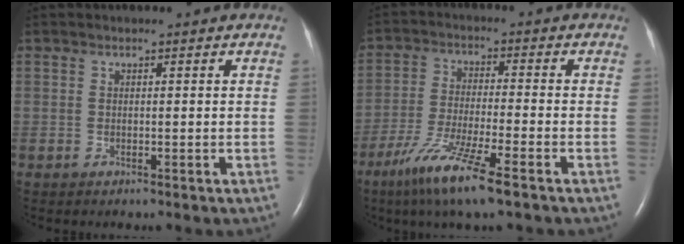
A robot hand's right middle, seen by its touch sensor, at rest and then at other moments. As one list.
[{"total": 10.3, "force": [-6.4, 0.2, 8.1], "torque": [-0.165, -0.031, -0.118]}]